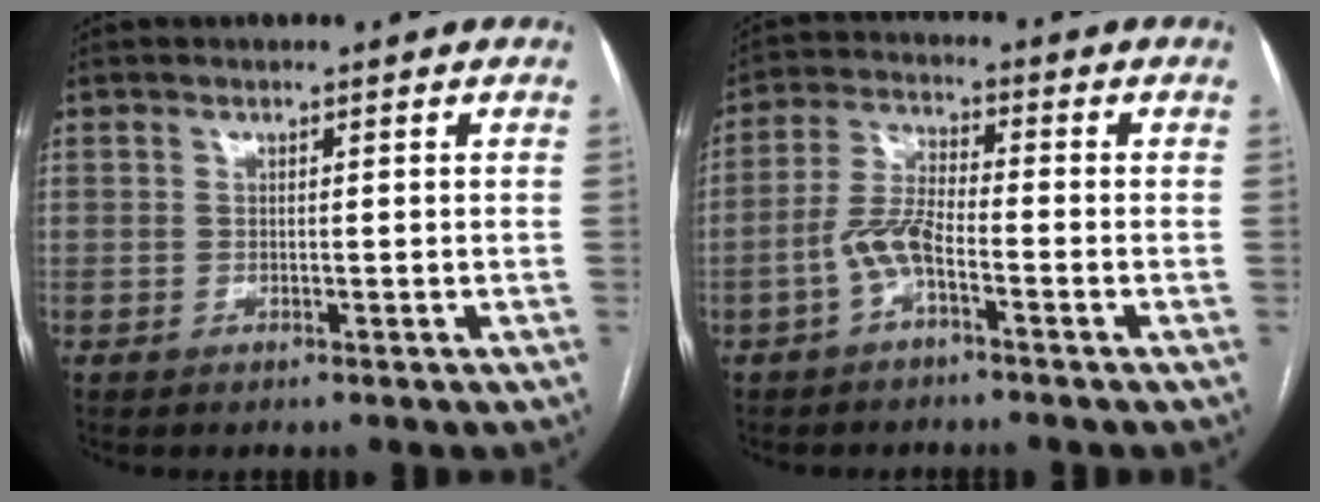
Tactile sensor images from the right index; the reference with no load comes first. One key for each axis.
{"total": 5.6, "fx": -2.7, "fy": 1.5, "fz": 4.6, "tx": -0.107, "ty": 0.011, "tz": -0.057}